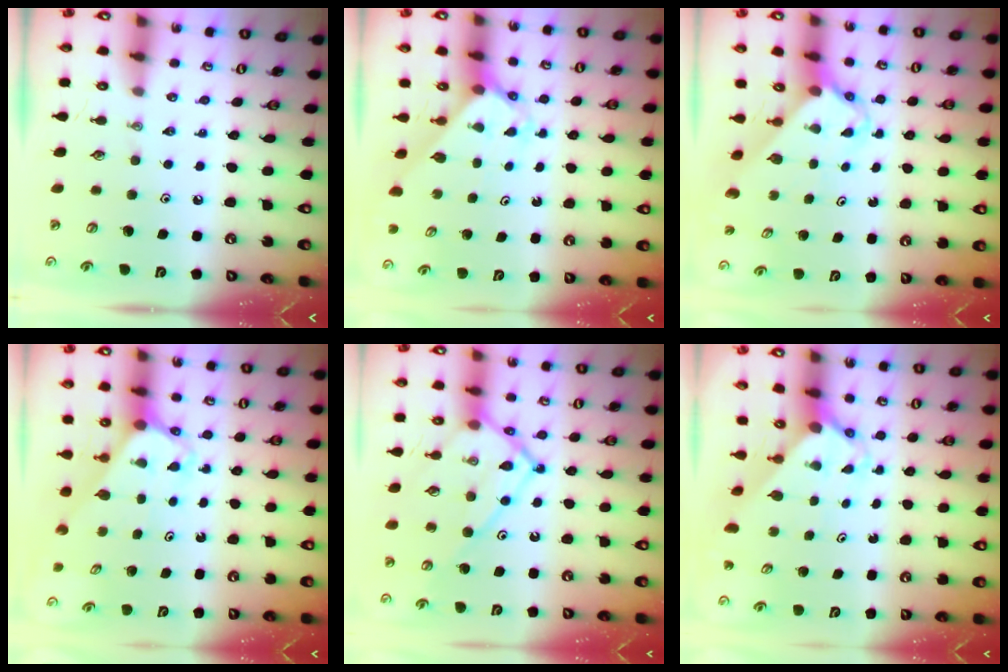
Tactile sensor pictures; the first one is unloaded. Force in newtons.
{"total": 2.6, "press": 2.6, "slide": 0.2}
{"total": 2.3, "press": 2.3, "slide": 0.2}
{"total": 2.8, "press": 2.8, "slide": 0.2}
{"total": 15.8, "press": 15.7, "slide": 2.0}
{"total": 3.8, "press": 3.8, "slide": 0.2}